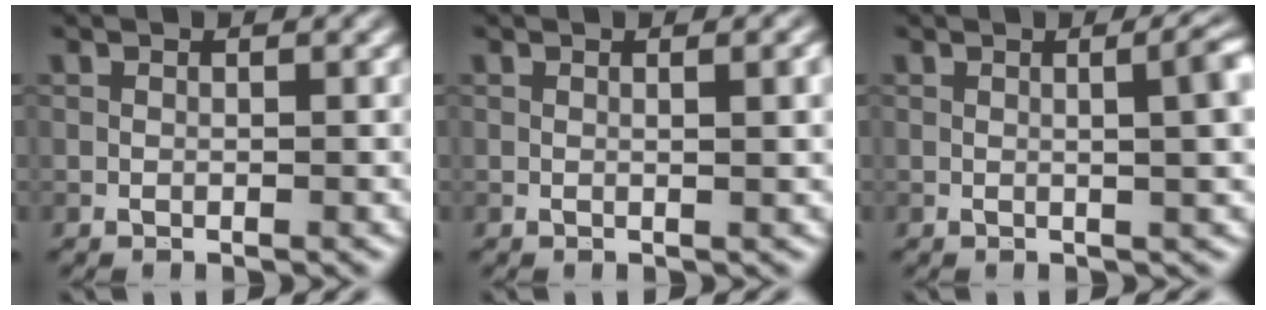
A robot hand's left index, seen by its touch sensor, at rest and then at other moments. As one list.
[{"total": 2.3, "force": [0.5, 0.7, 2.1], "torque": [-0.020, 0.007, 0.004]}, {"total": 5.2, "force": [0.7, 1.8, 4.8], "torque": [-0.036, 0.019, 0.006]}]